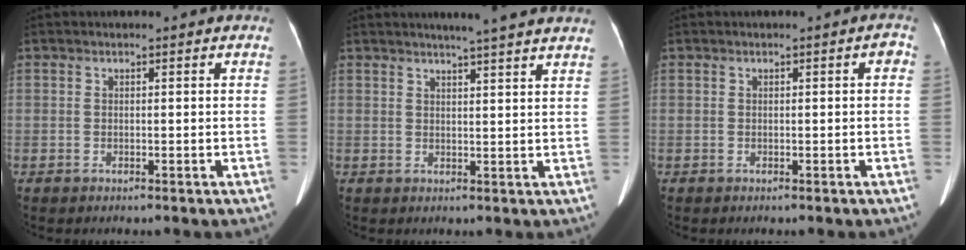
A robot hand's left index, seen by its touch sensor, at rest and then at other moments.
{"total": 9.5, "force": [8.3, -0.1, 4.5], "torque": [-0.057, 0.016, 0.086]}
{"total": 0.9, "force": [-0.1, 0.3, 0.9], "torque": [-0.001, 0.004, -0.001]}